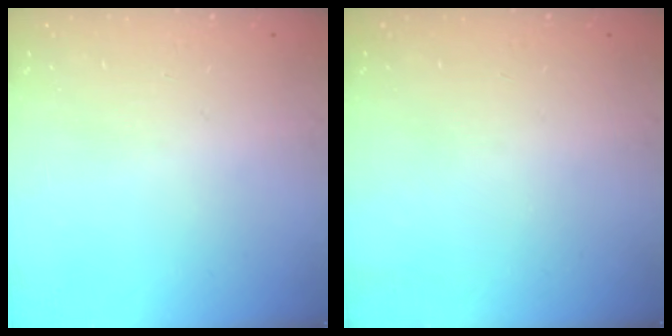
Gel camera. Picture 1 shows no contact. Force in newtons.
{"total": 0.0}